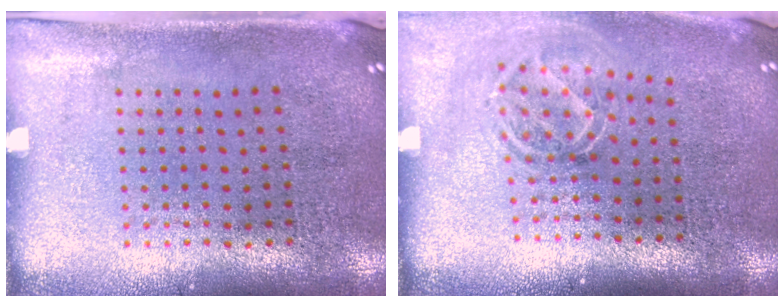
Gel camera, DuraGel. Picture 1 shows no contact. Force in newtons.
{"total": 1.7, "press": 1.1, "slide": 1.3}